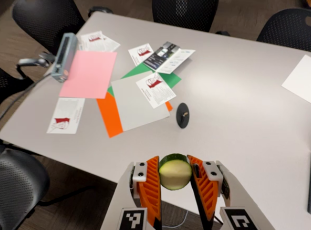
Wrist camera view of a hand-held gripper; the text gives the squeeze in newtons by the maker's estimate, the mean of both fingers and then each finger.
{"total": 12.7, "left": 12.7, "right": 12.7}